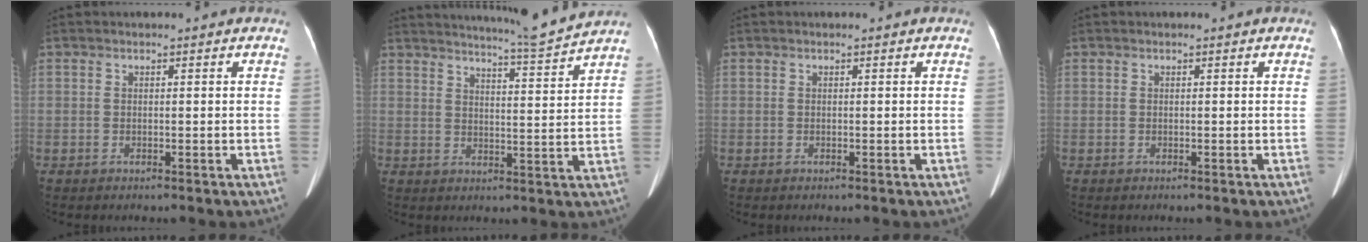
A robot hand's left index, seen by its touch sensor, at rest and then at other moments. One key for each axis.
{"total": 9.9, "fx": 9.3, "fy": -2.0, "fz": 2.6, "tx": -0.051, "ty": -0.028, "tz": 0.134}
{"total": 0.0}
{"total": 0.0}